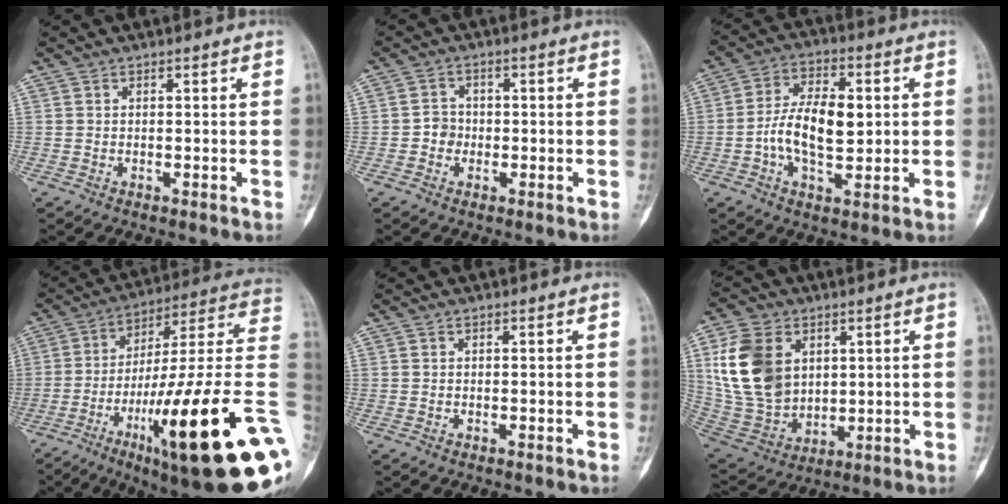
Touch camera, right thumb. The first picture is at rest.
{"total": 3.0, "force": [-0.7, 2.7, 1.0], "torque": [0.000, 0.009, -0.019]}
{"total": 11.5, "force": [-0.2, 6.1, 9.8], "torque": [-0.166, 0.012, -0.006]}
{"total": 31.9, "force": [-9.1, 5.0, 30.2], "torque": [-0.389, 0.040, -0.144]}
{"total": 0.0}
{"total": 16.5, "force": [4.6, 12.0, 10.4], "torque": [-0.186, -0.014, 0.104]}